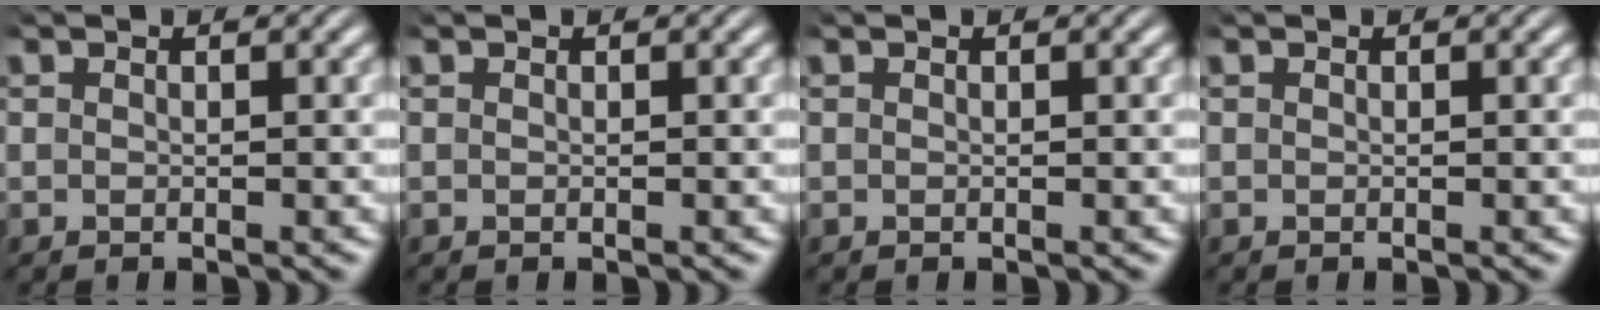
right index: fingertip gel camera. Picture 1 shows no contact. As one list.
[{"total": 0.0}, {"total": 0.0}, {"total": 0.0}]